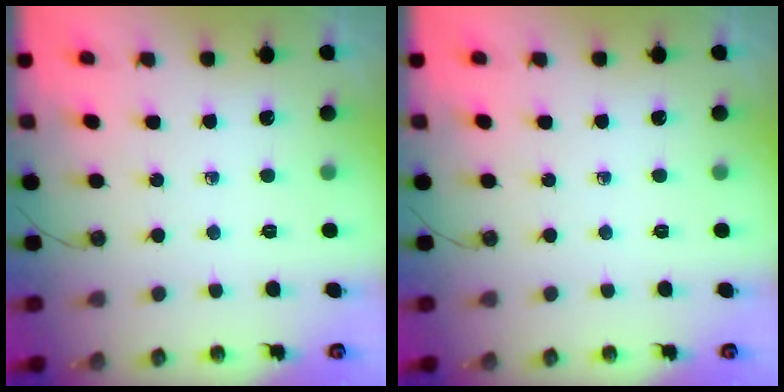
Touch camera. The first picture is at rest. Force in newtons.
{"total": 0.0}